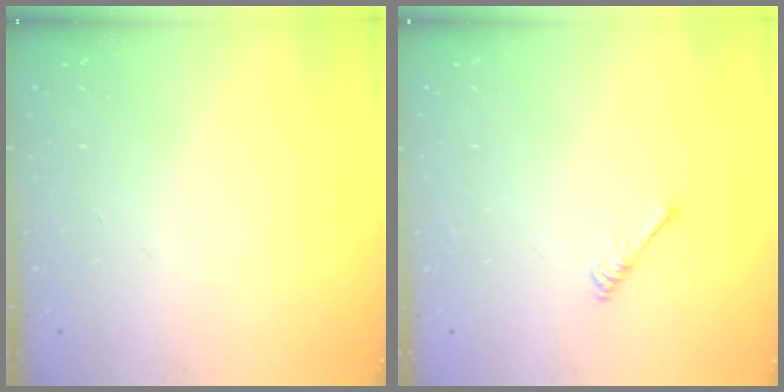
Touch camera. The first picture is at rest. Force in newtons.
{"total": 2.7, "press": 2.6, "slide": 0.5}